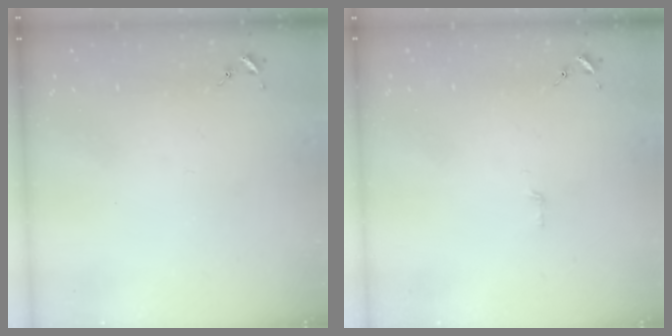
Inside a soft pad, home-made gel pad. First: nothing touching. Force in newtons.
{"total": 2.4, "press": 2.4, "slide": 0.2}